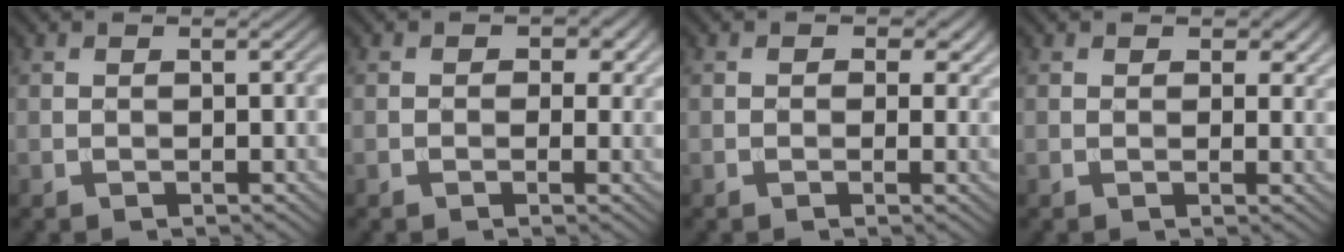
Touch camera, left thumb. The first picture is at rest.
{"total": 2.3, "force": [0.4, 1.8, 1.3], "torque": [-0.019, -0.004, -0.001]}
{"total": 2.7, "force": [0.7, 2.2, 1.5], "torque": [-0.026, -0.008, 0.001]}
{"total": 2.3, "force": [1.2, 1.5, 1.2], "torque": [-0.022, -0.005, 0.016]}